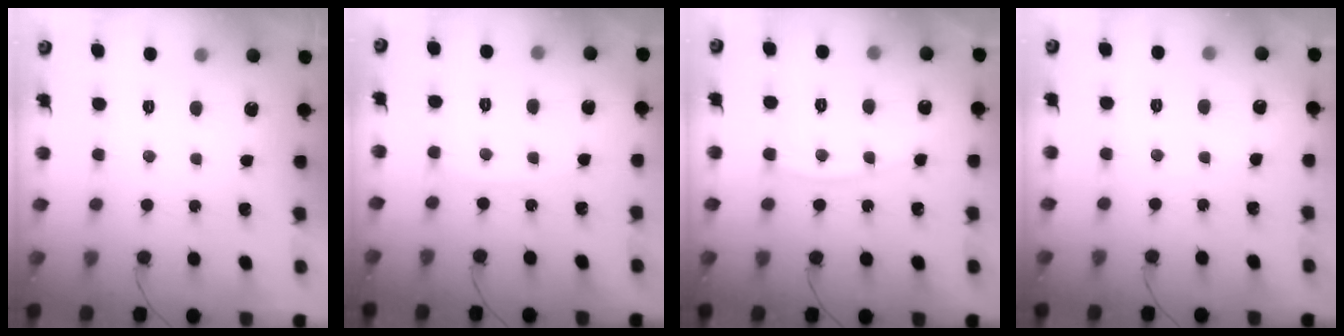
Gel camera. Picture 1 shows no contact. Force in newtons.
{"total": 2.8, "press": 2.7, "slide": 0.3}
{"total": 8.6, "press": 8.5, "slide": 1.0}
{"total": 2.5, "press": 2.5, "slide": 0.4}